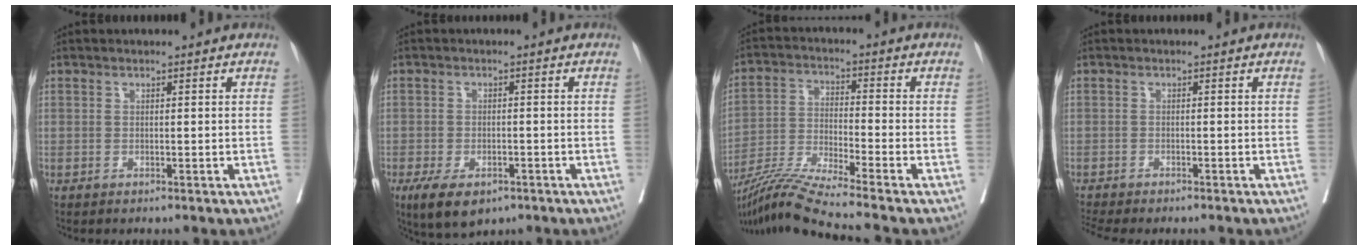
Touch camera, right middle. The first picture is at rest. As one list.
[{"total": 7.1, "force": [-4.4, 3.5, 4.3], "torque": [-0.073, -0.007, -0.068]}, {"total": 10.5, "force": [-9.3, -2.6, 4.2], "torque": [-0.082, -0.019, -0.176]}, {"total": 5.2, "force": [-4.7, 0.9, 2.1], "torque": [-0.027, -0.006, -0.072]}]